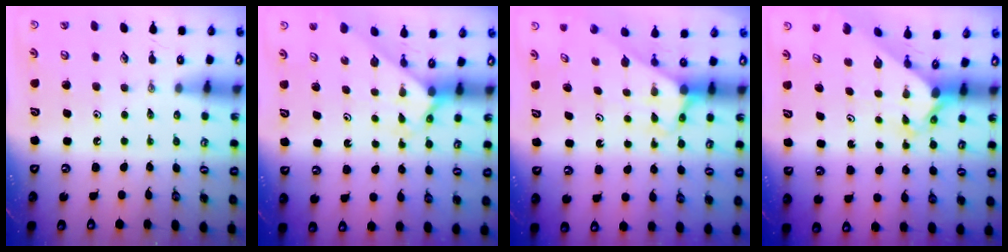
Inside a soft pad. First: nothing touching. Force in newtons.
{"total": 2.3, "press": 2.3, "slide": 0.2}
{"total": 2.5, "press": 2.4, "slide": 0.2}
{"total": 2.6, "press": 2.6, "slide": 0.3}